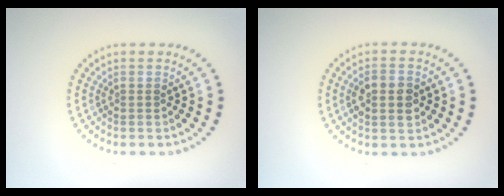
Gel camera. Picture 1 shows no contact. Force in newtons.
{"total": 2.7, "press": 2.7, "slide": 0.1}